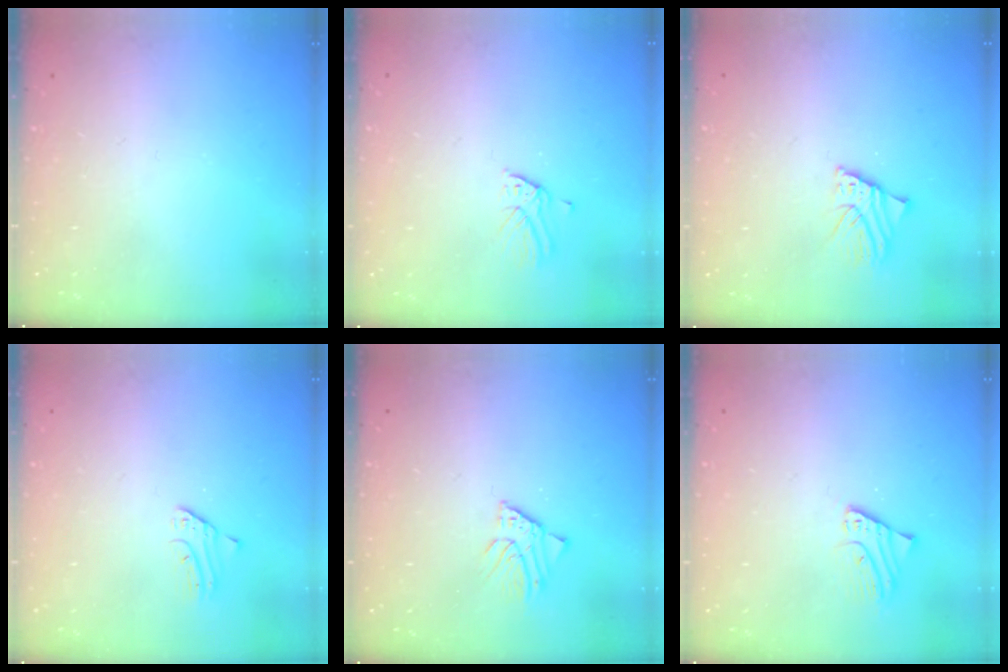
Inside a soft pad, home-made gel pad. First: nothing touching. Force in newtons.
{"total": 2.1, "press": 2.1, "slide": 0.1}
{"total": 3.1, "press": 3.1, "slide": 0.4}
{"total": 1.8, "press": 1.8, "slide": 0.2}
{"total": 1.4, "press": 1.4, "slide": 0.1}
{"total": 2.1, "press": 2.1, "slide": 0.1}